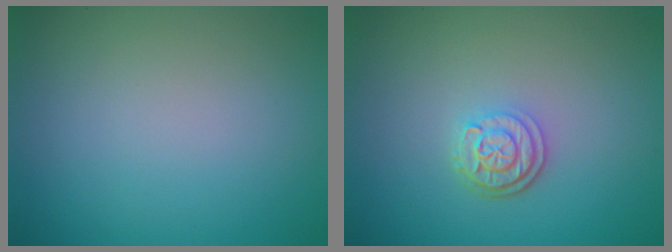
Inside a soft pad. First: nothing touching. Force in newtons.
{"total": 2.8, "press": 2.3, "slide": 1.6}